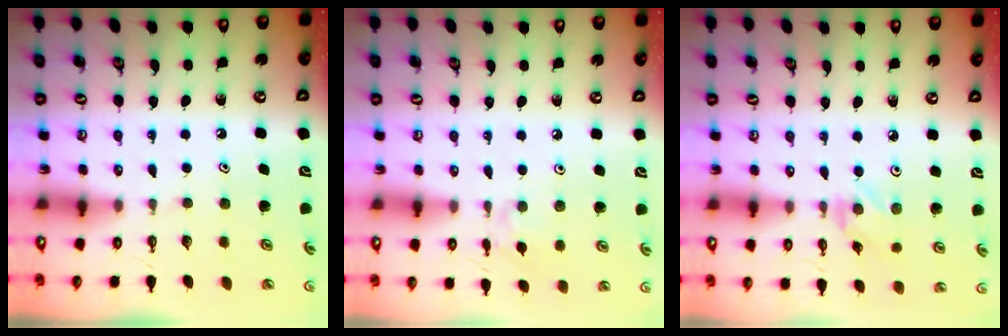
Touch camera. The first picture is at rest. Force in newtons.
{"total": 2.8, "press": 2.8, "slide": 0.1}
{"total": 1.2, "press": 1.2, "slide": 0.3}